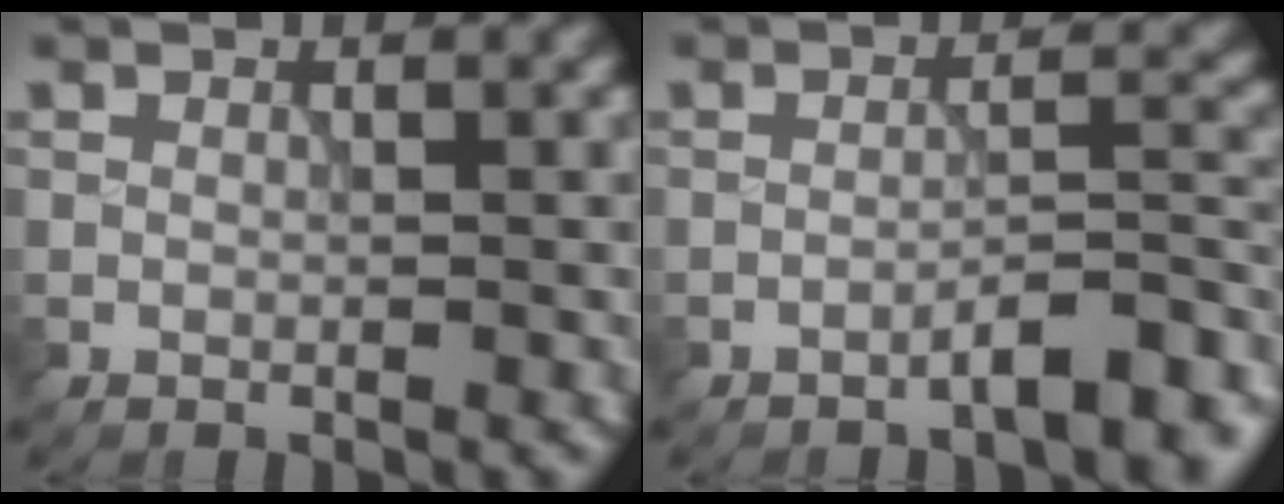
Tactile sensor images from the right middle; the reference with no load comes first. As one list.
[{"total": 4.7, "force": [-3.1, 1.1, 3.4], "torque": [-0.043, 0.011, -0.047]}]